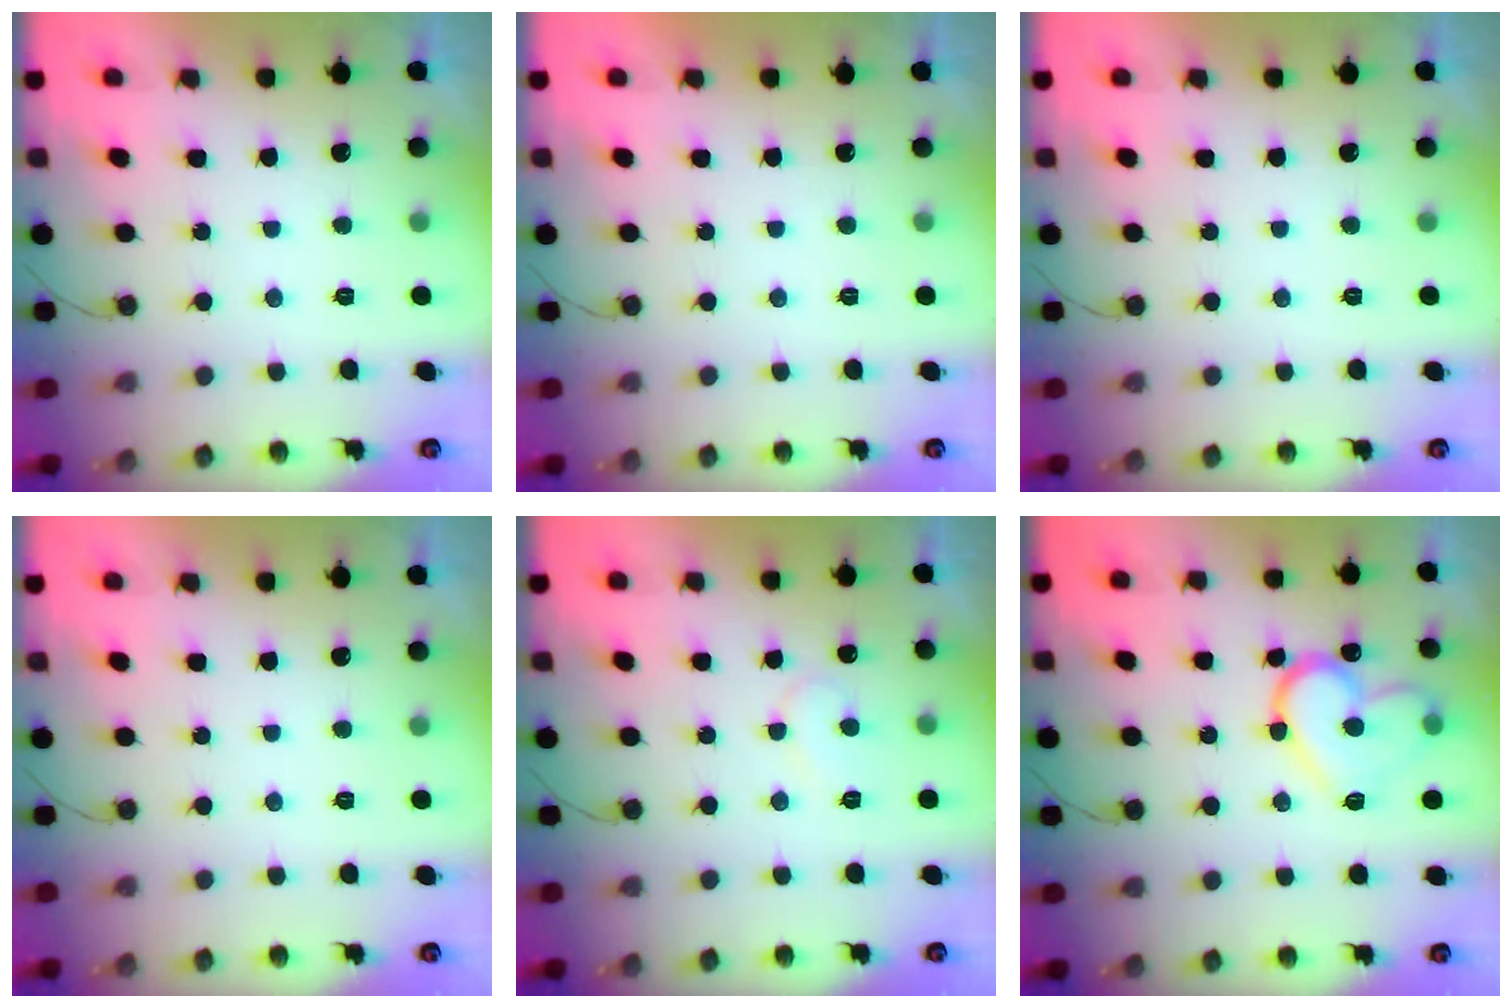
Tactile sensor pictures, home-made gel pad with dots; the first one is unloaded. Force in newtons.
{"total": 1.8, "press": 1.8, "slide": 0.1}
{"total": 0.0}
{"total": 0.0}
{"total": 6.4, "press": 6.4, "slide": 0.5}
{"total": 15.4, "press": 15.3, "slide": 1.7}